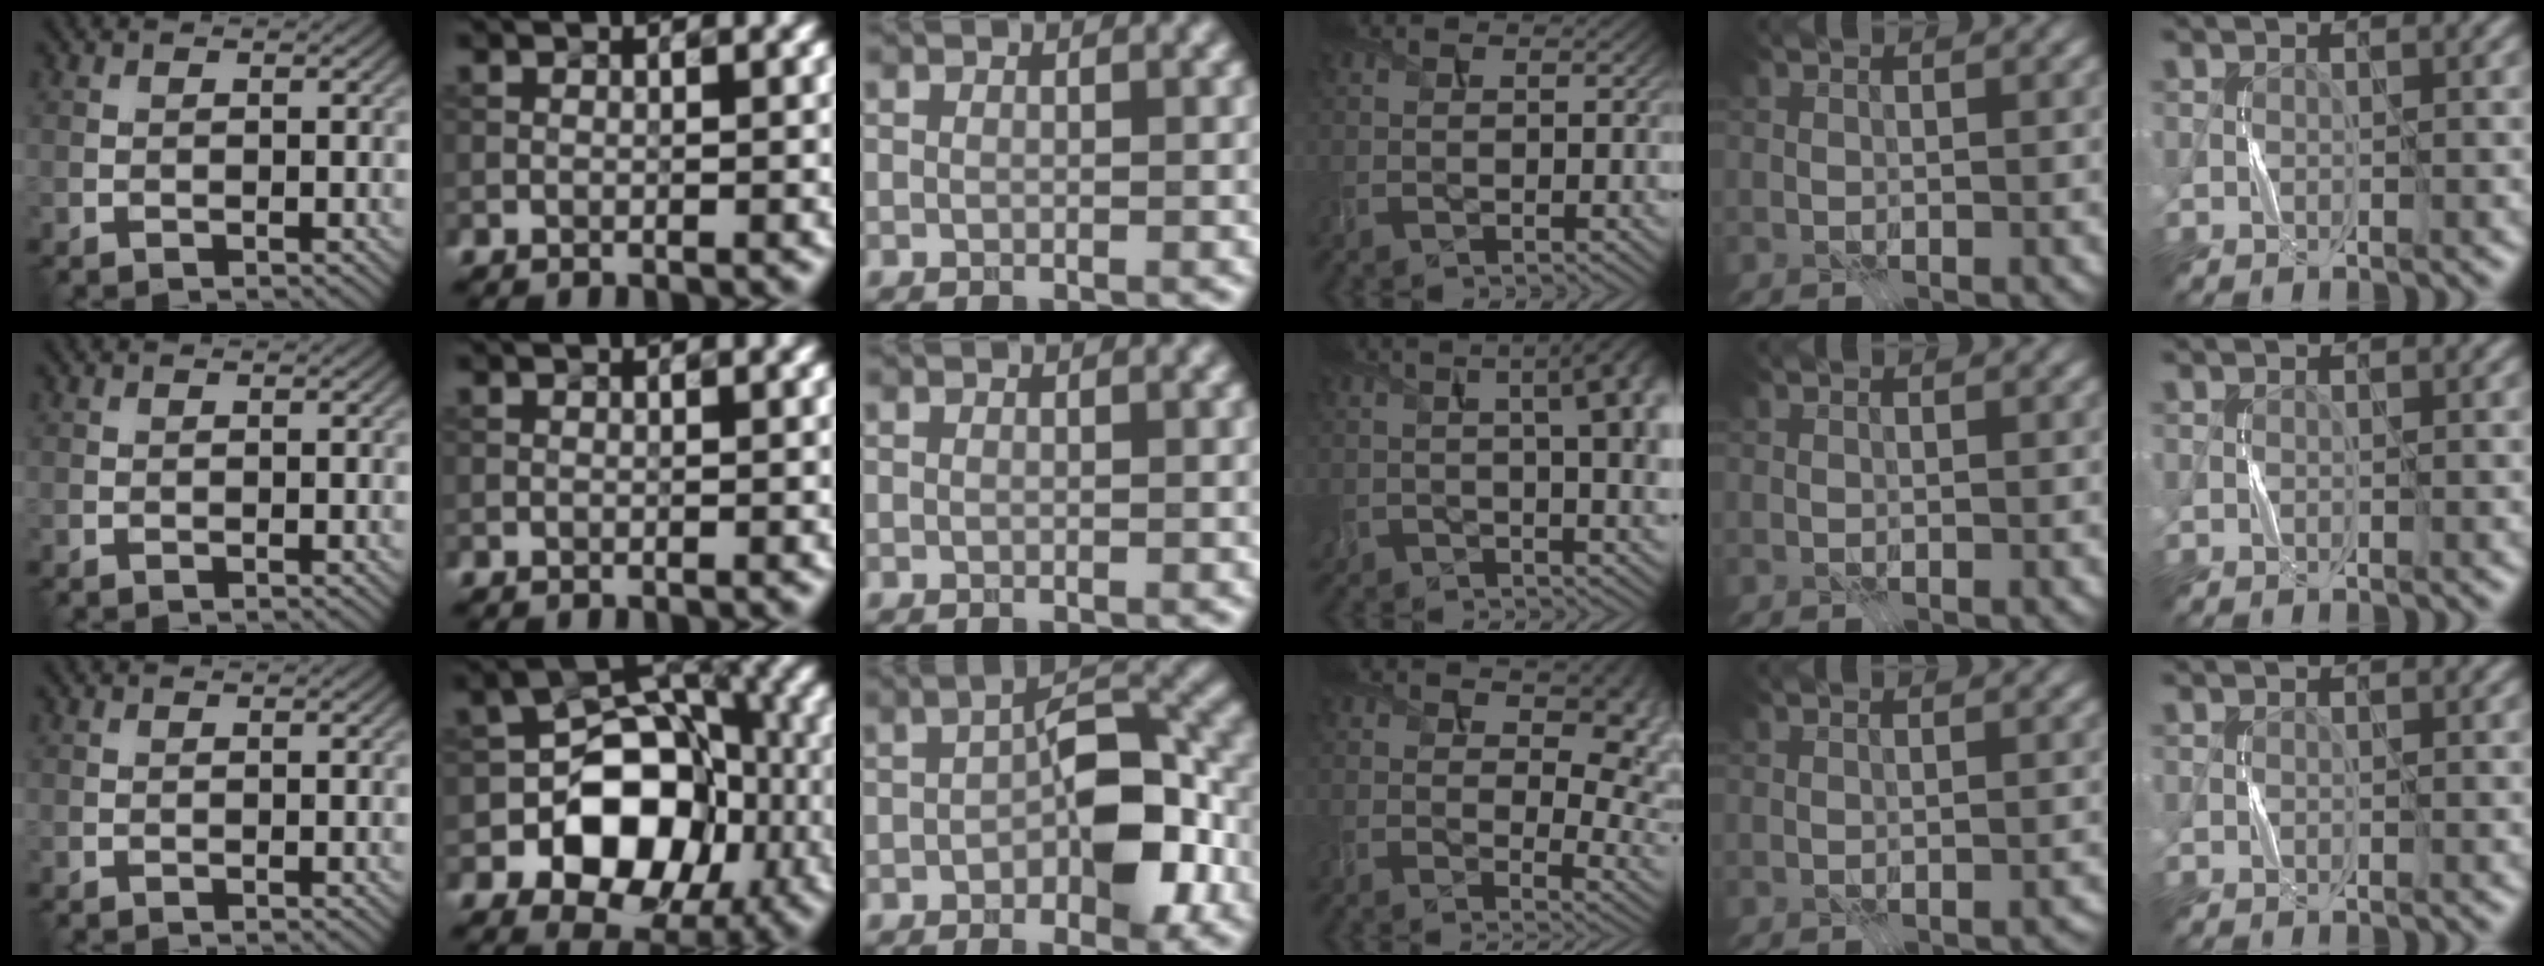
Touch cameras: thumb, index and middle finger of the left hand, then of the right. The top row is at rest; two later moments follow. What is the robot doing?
{"motion": "press", "object": "syringe"}